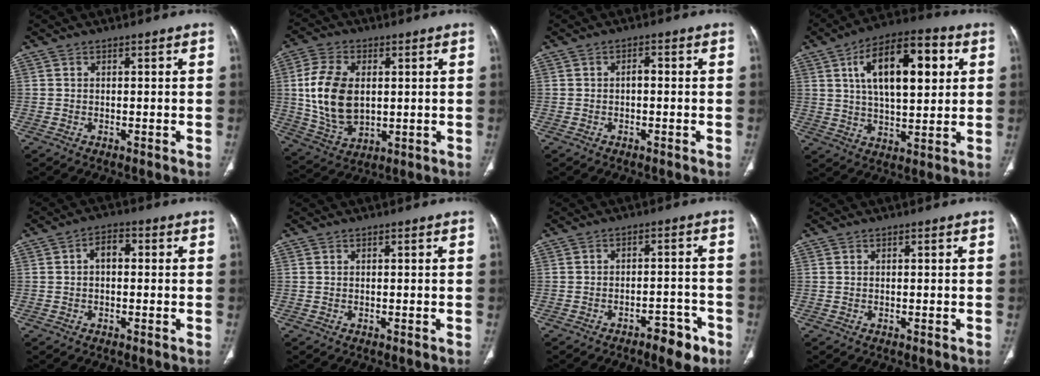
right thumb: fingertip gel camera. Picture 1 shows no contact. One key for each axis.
{"total": 14.4, "fx": 1.4, "fy": 9.0, "fz": 11.1, "tx": -0.213, "ty": -0.008, "tz": 0.035}
{"total": 1.5, "fx": -0.3, "fy": 0.8, "fz": 1.2, "tx": -0.015, "ty": 0.006, "tz": -0.008}
{"total": 18.4, "fx": 5.4, "fy": 8.3, "fz": 15.4, "tx": -0.224, "ty": 0.004, "tz": 0.084}
{"total": 3.9, "fx": 0.2, "fy": 2.4, "fz": 3.0, "tx": -0.040, "ty": 0.013, "tz": -0.003}
{"total": 0.0}
{"total": 6.2, "fx": -4.0, "fy": 2.7, "fz": 3.9, "tx": -0.036, "ty": 0.033, "tz": -0.052}
{"total": 0.0}